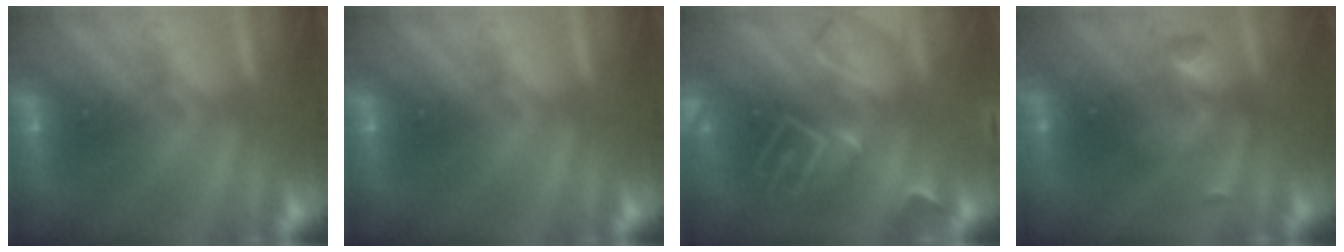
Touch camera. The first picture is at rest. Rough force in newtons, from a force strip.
{"total": 0.0}
{"total": 9.6}
{"total": 2.9}